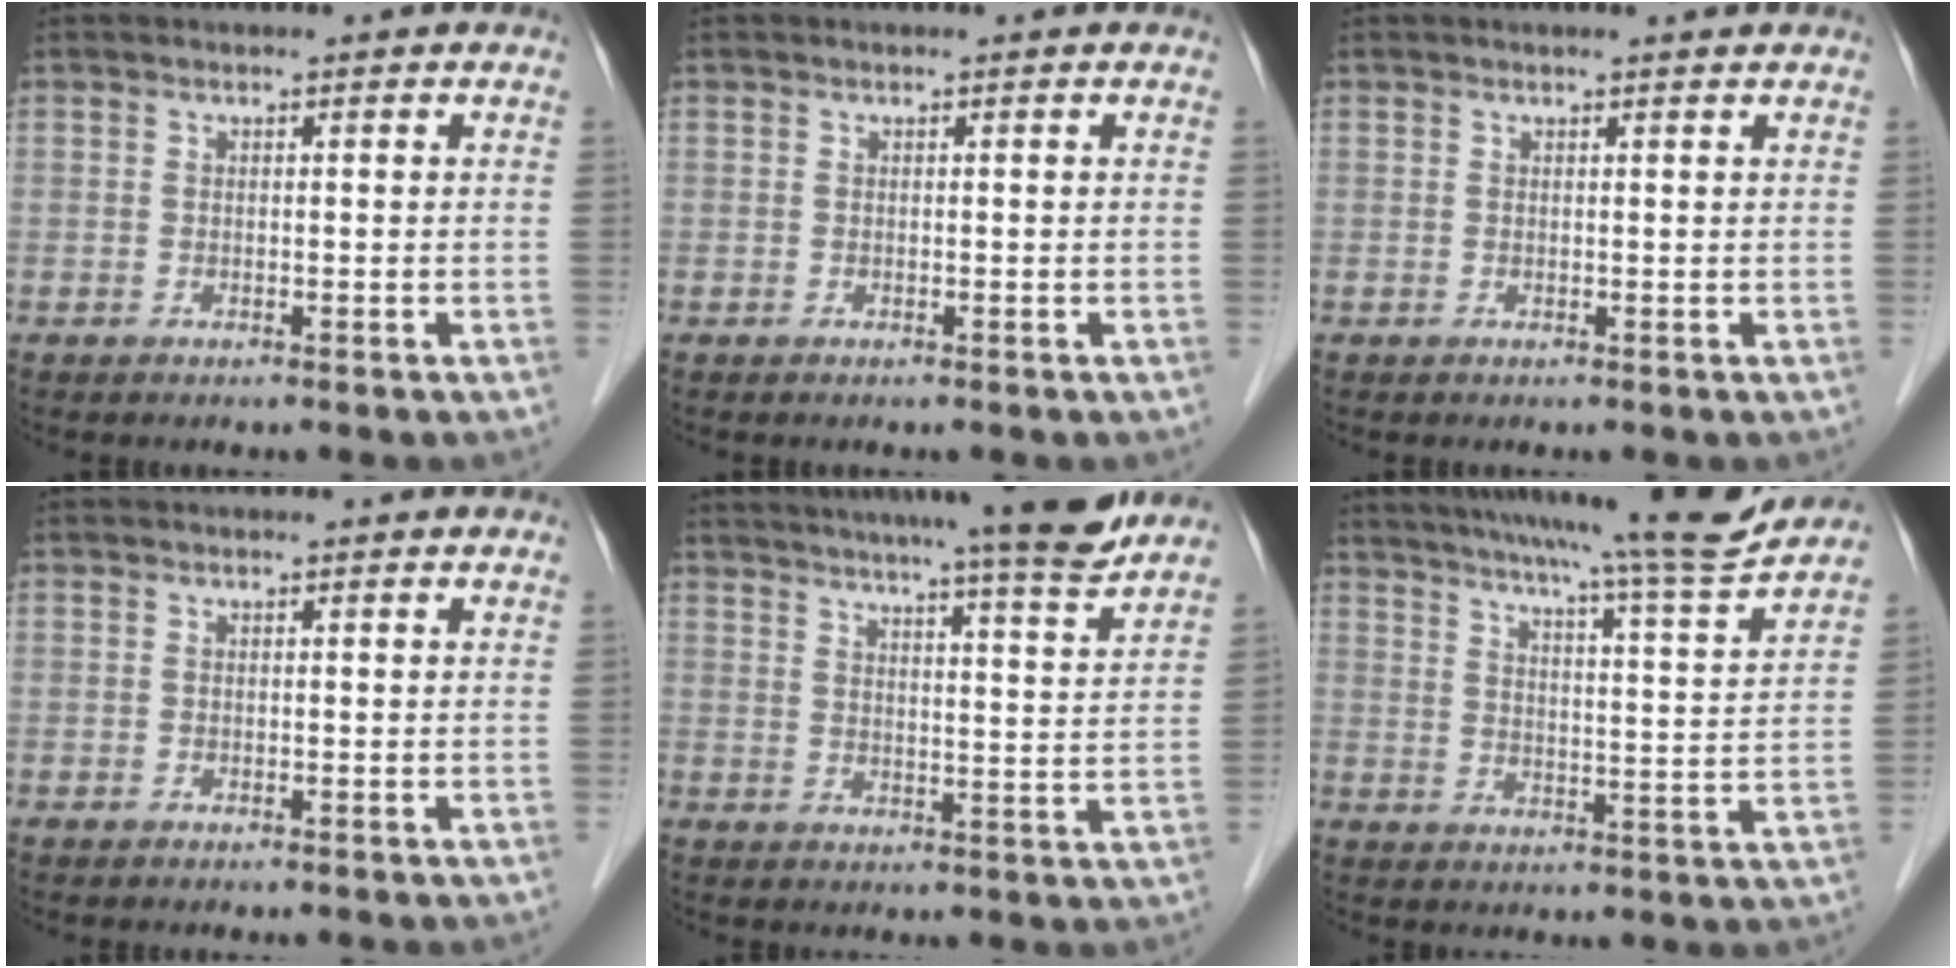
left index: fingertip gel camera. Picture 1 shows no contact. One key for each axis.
{"total": 0.0}
{"total": 1.3, "fx": 1.2, "fy": -0.1, "fz": 0.4, "tx": -0.011, "ty": 0.002, "tz": 0.018}
{"total": 0.0}
{"total": 16.6, "fx": 14.6, "fy": -0.5, "fz": 7.9, "tx": -0.123, "ty": -0.018, "tz": 0.191}
{"total": 16.7, "fx": 15.0, "fy": -1.4, "fz": 7.2, "tx": -0.117, "ty": -0.033, "tz": 0.203}